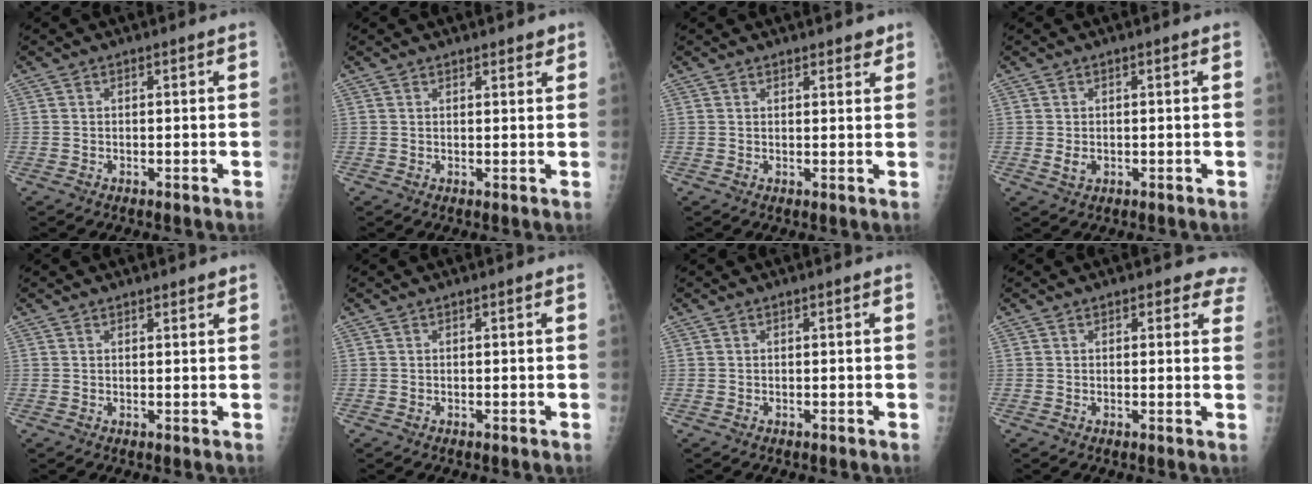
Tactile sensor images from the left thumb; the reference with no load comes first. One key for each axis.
{"total": 1.9, "fx": 1.6, "fy": 0.7, "fz": 0.7, "tx": 0.002, "ty": -0.008, "tz": 0.018}
{"total": 2.5, "fx": 2.1, "fy": 1.0, "fz": 0.9, "tx": 0.007, "ty": -0.010, "tz": 0.023}
{"total": 1.8, "fx": -0.1, "fy": 1.3, "fz": 1.3, "tx": -0.019, "ty": -0.003, "tz": 0.002}
{"total": 1.5, "fx": 1.3, "fy": 0.5, "fz": 0.6, "tx": -0.001, "ty": -0.006, "tz": 0.016}
{"total": 0.0}
{"total": 0.0}
{"total": 4.7, "fx": 3.8, "fy": 2.2, "fz": 1.4, "tx": 0.026, "ty": -0.012, "tz": 0.028}